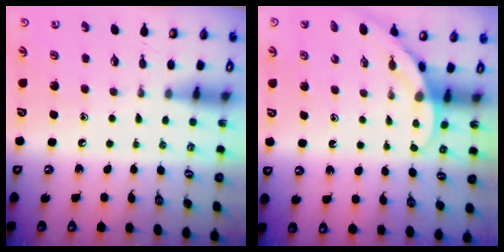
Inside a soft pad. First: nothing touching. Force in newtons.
{"total": 5.0, "press": 5.0, "slide": 0.4}